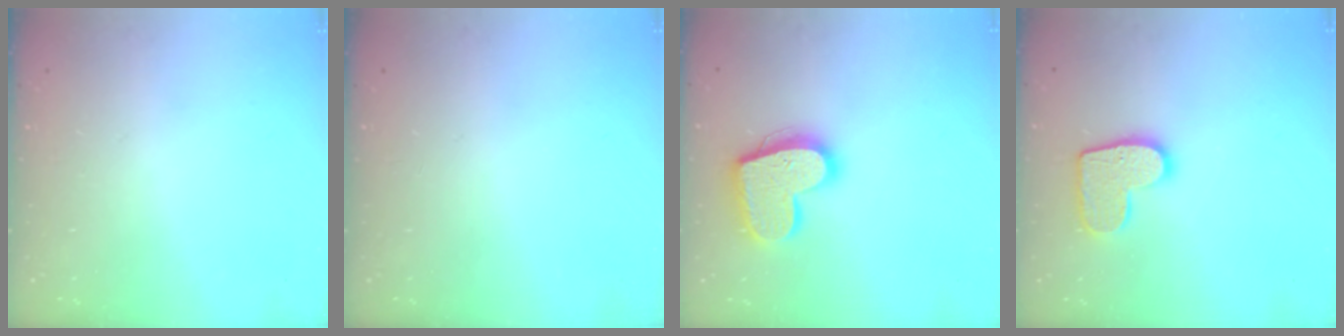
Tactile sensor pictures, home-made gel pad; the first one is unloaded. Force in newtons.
{"total": 0.0}
{"total": 17.4, "press": 17.3, "slide": 1.4}
{"total": 11.6, "press": 11.6, "slide": 0.6}